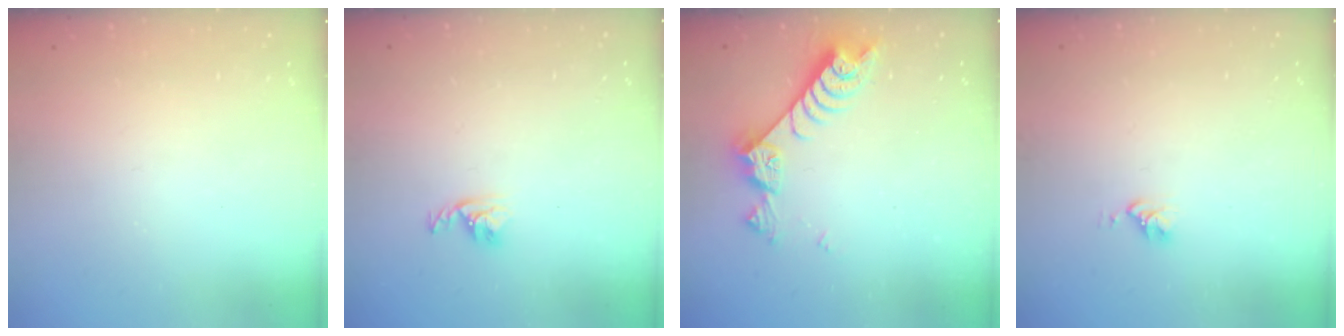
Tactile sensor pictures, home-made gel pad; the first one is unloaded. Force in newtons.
{"total": 3.7, "press": 3.6, "slide": 0.6}
{"total": 7.7, "press": 7.6, "slide": 1.2}
{"total": 2.8, "press": 2.8, "slide": 0.4}